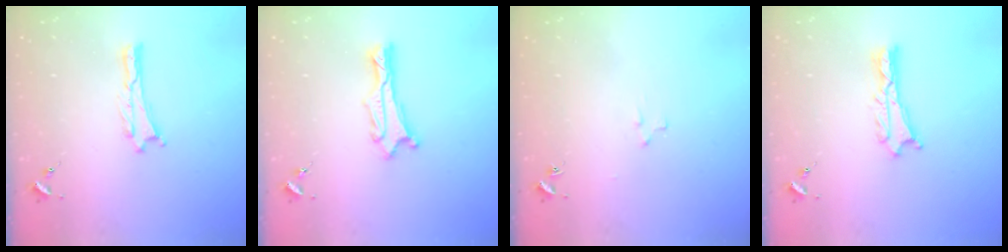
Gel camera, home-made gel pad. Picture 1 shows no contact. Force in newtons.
{"total": 1.3, "press": 1.3, "slide": 0.1}
{"total": 2.2, "press": 2.2, "slide": 0.2}
{"total": 1.3, "press": 1.3, "slide": 0.1}